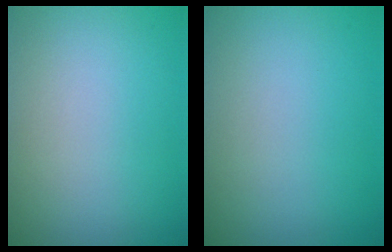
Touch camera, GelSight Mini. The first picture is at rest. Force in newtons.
{"total": 0.0}